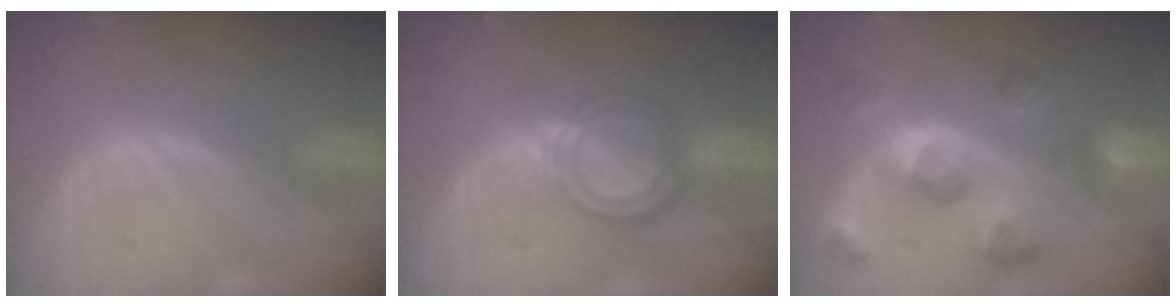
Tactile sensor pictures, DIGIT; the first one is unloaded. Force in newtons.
{"total": 6.2, "press": 5.3, "slide": 3.1}
{"total": 9.8, "press": 8.8, "slide": 4.4}